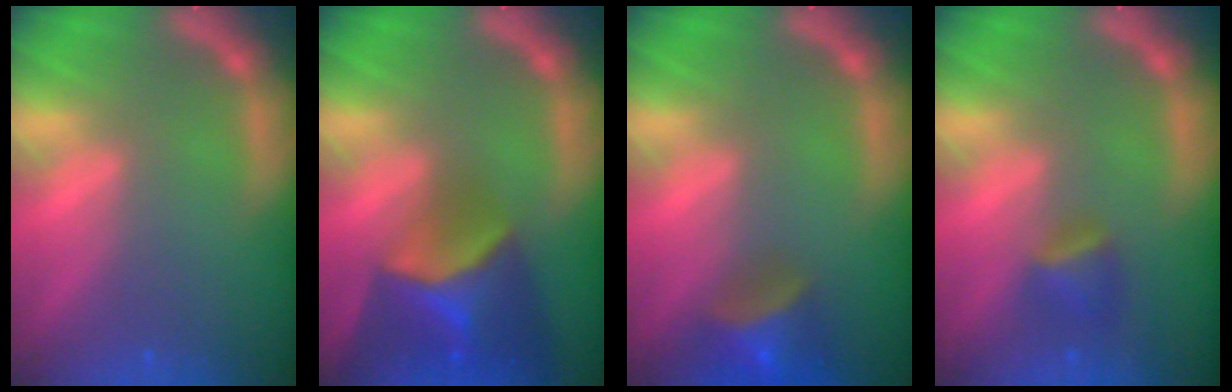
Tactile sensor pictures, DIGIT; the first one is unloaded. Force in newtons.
{"total": 8.9}
{"total": 5.0}
{"total": 2.4}